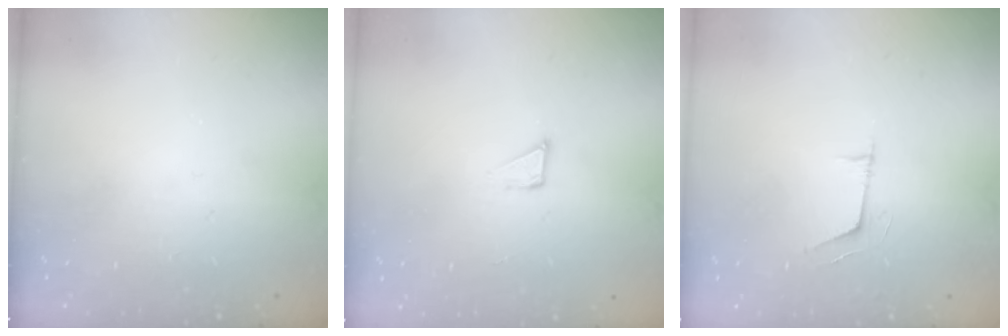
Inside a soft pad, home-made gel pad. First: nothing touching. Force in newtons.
{"total": 2.1, "press": 2.1, "slide": 0.1}
{"total": 4.4, "press": 4.3, "slide": 0.7}